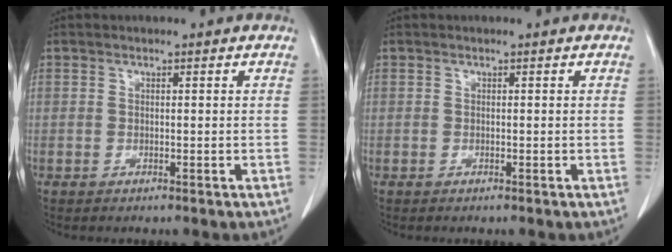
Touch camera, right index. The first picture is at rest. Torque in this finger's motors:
{"motor_torque": [0.00, 0.00, 0.01, 0.00]}